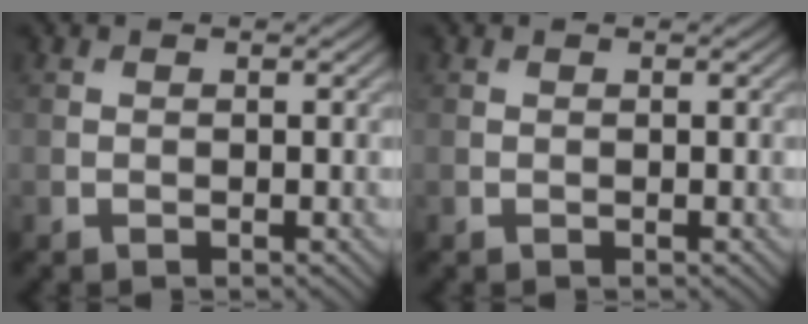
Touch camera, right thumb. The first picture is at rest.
{"total": 0.0}